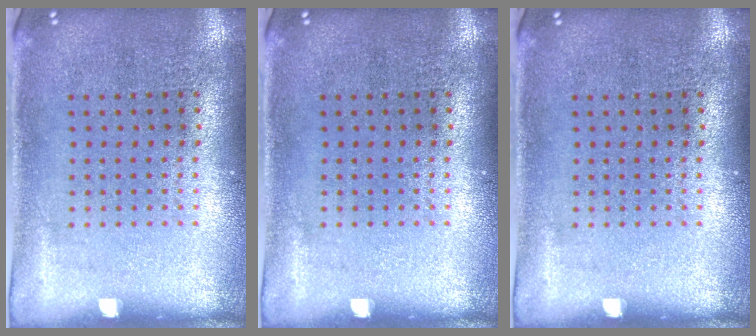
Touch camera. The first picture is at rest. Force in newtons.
{"total": 0.0}
{"total": 0.0}